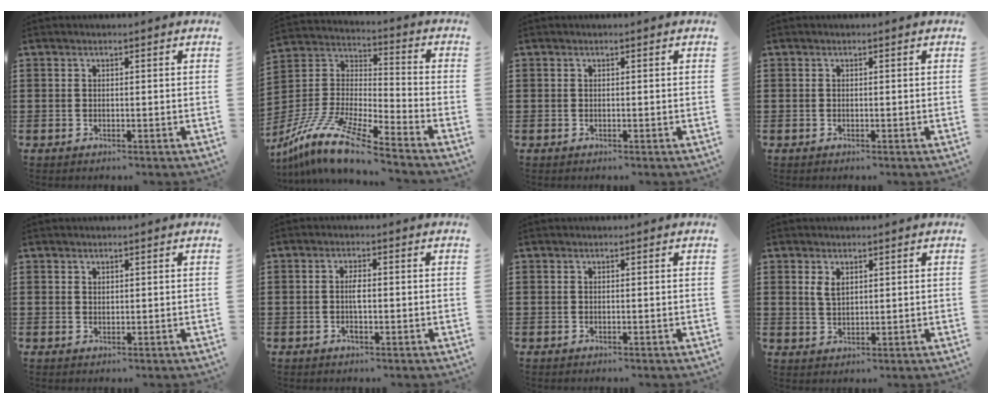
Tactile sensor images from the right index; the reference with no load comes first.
{"total": 12.1, "force": [-10.2, 1.0, 6.5], "torque": [-0.157, 0.002, -0.211]}
{"total": 0.0}
{"total": 0.0}
{"total": 0.7, "force": [0.6, 0.3, 0.1], "torque": [-0.003, 0.001, 0.013]}
{"total": 2.5, "force": [-0.3, 0.9, 2.3], "torque": [-0.044, 0.003, -0.007]}
{"total": 0.0}
{"total": 2.1, "force": [1.1, 1.1, 1.5], "torque": [-0.032, 0.004, 0.019]}